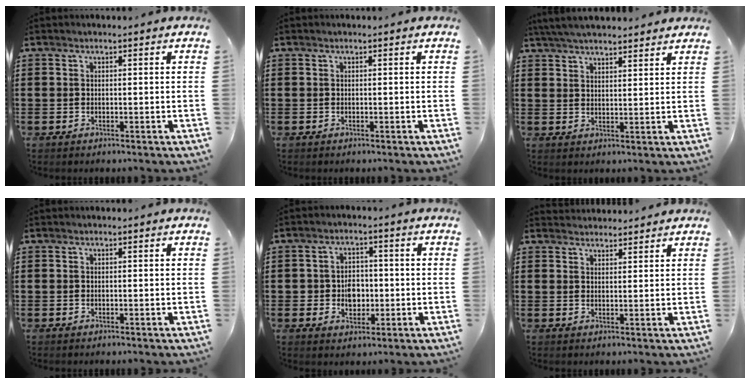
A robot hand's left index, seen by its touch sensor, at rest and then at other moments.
{"total": 0.0}
{"total": 4.4, "force": [4.2, 0.2, 1.3], "torque": [-0.037, -0.008, 0.079]}
{"total": 0.0}
{"total": 4.3, "force": [-0.4, 3.4, 2.6], "torque": [-0.042, 0.002, -0.014]}
{"total": 2.2, "force": [2.1, 0.2, -0.2], "torque": [-0.002, -0.004, 0.042]}